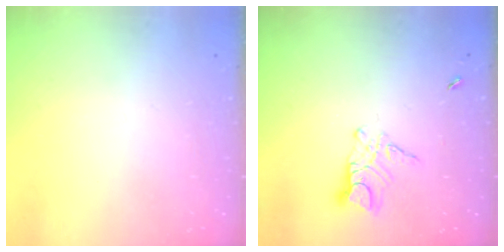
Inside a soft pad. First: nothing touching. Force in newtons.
{"total": 7.3, "press": 7.2, "slide": 0.6}